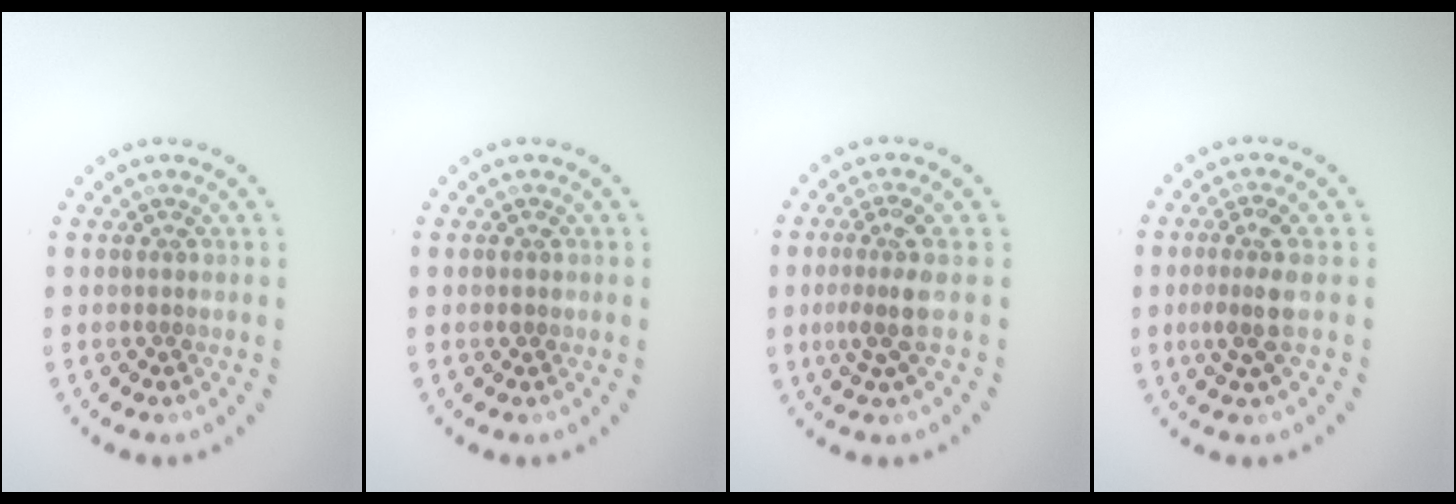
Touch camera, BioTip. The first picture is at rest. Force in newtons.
{"total": 0.7, "press": 0.7, "slide": 0.1}
{"total": 2.8, "press": 2.1, "slide": 1.8}
{"total": 2.9, "press": 2.4, "slide": 1.6}